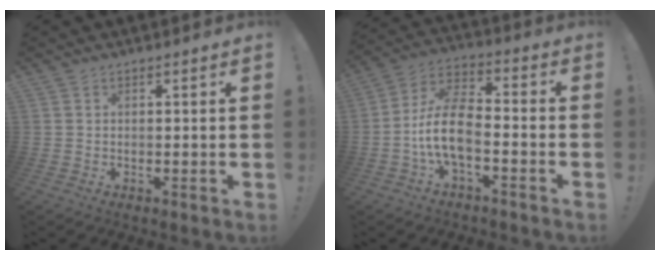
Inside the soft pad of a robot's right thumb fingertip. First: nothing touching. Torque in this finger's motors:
{"motor_torque": [0.44, 0.08, 1.51, -0.74, 0.53]}